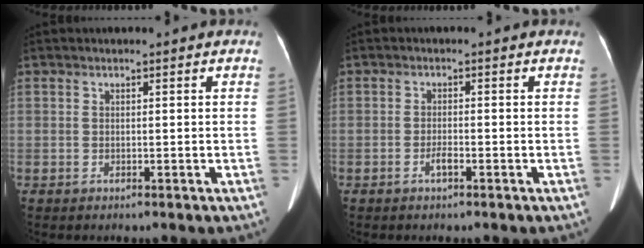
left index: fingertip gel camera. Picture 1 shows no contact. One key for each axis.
{"total": 1.4, "fx": -0.9, "fy": 0.2, "fz": 1.1, "tx": -0.021, "ty": 0.001, "tz": -0.019}